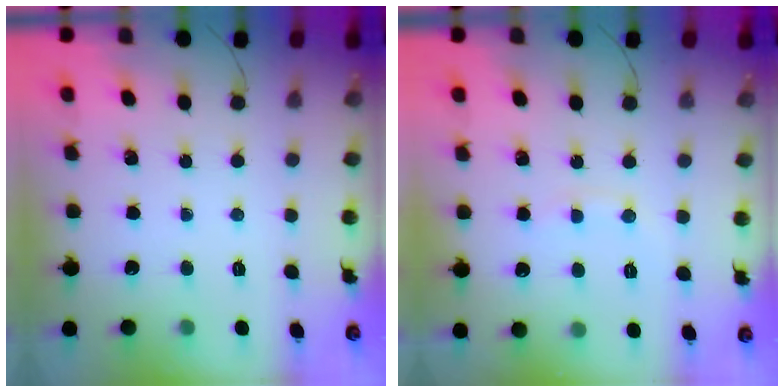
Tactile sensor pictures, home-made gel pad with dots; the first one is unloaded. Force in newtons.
{"total": 6.2, "press": 6.0, "slide": 1.7}